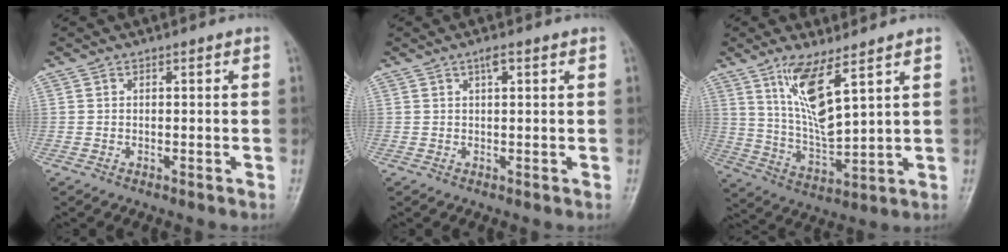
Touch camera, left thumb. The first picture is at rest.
{"total": 1.9, "force": [1.0, 0.5, 1.6], "torque": [-0.027, 0.004, 0.016]}
{"total": 10.9, "force": [5.9, 2.5, 8.8], "torque": [-0.167, -0.042, 0.127]}